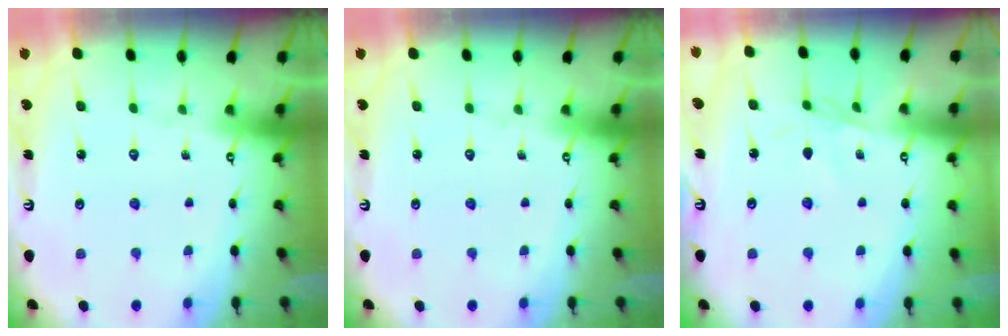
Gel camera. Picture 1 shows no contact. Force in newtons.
{"total": 0.0}
{"total": 2.0, "press": 1.9, "slide": 0.4}